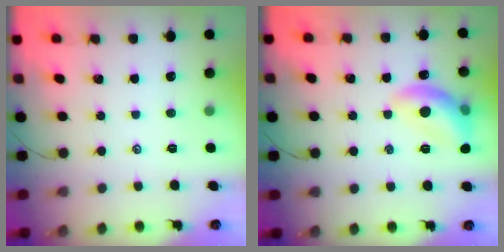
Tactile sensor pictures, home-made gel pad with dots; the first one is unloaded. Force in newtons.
{"total": 11.7, "press": 11.6, "slide": 1.0}